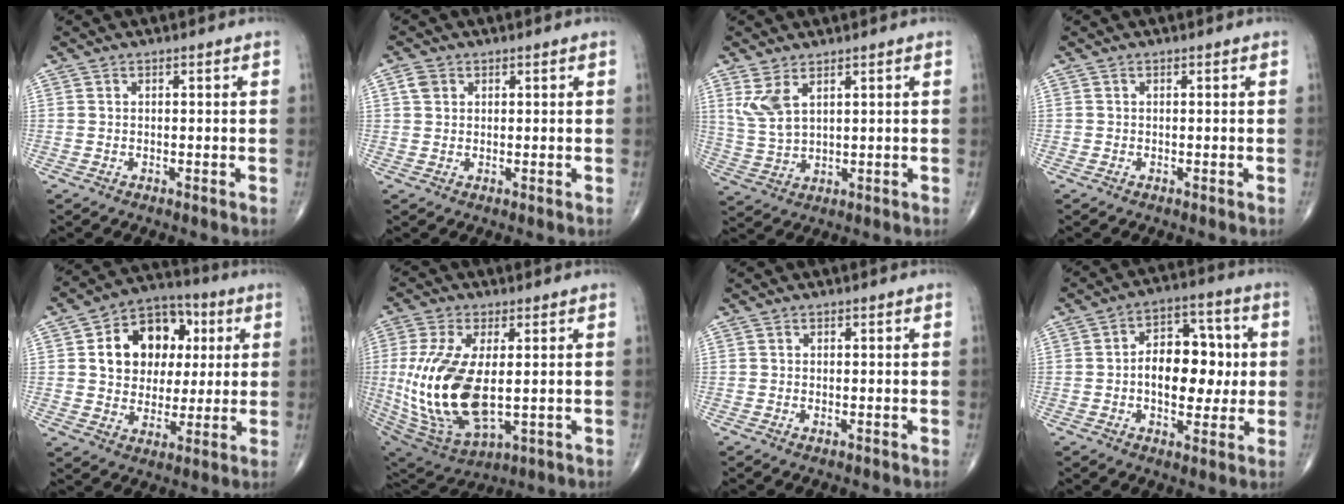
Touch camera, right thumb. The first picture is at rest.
{"total": 2.2, "force": [0.9, 1.8, 1.0], "torque": [-0.016, 0.003, 0.015]}
{"total": 6.0, "force": [3.1, 2.5, 4.5], "torque": [-0.098, -0.013, 0.075]}
{"total": 0.0}
{"total": 15.5, "force": [3.6, 11.8, 9.3], "torque": [-0.104, 0.009, 0.056]}
{"total": 20.0, "force": [-0.2, 9.5, 17.6], "torque": [-0.387, -0.023, 0.018]}
{"total": 0.5, "force": [-0.2, 0.2, 0.4], "torque": [-0.007, -0.002, -0.005]}
{"total": 12.9, "force": [0.1, 7.8, 10.3], "torque": [-0.118, 0.022, 0.000]}